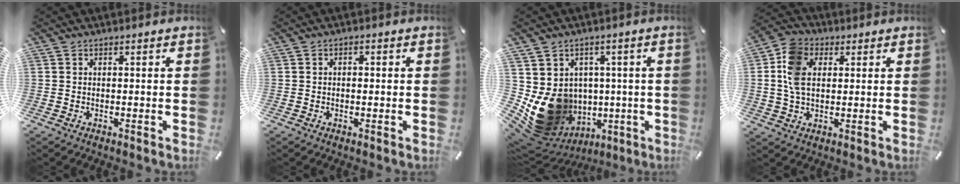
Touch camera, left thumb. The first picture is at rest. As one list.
[{"total": 1.2, "force": [-0.2, 0.7, 1.0], "torque": [-0.018, 0.003, -0.005]}, {"total": 15.4, "force": [-1.6, 13.7, 6.9], "torque": [-0.118, -0.017, -0.005]}, {"total": 9.2, "force": [2.0, 6.8, 5.9], "torque": [-0.149, 0.010, 0.036]}]